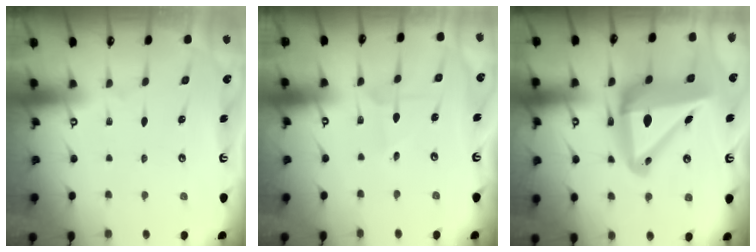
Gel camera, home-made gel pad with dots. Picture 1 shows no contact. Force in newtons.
{"total": 2.7, "press": 2.7, "slide": 0.3}
{"total": 18.3, "press": 18.1, "slide": 2.9}